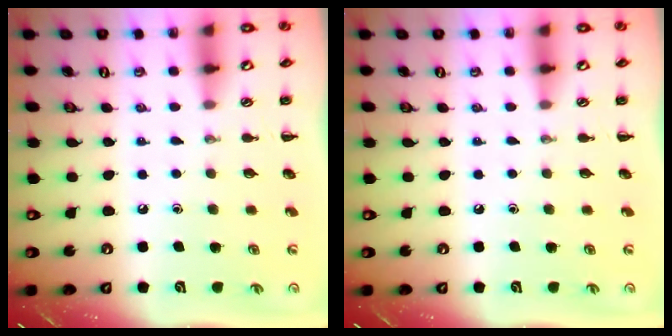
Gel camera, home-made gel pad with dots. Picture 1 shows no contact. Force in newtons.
{"total": 0.0}